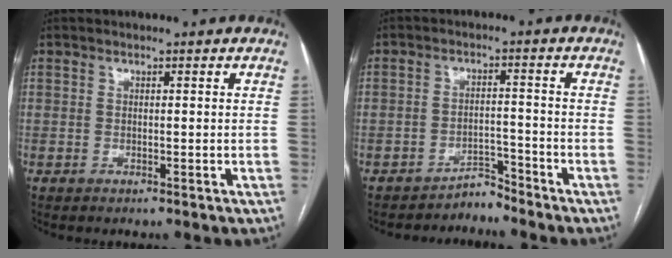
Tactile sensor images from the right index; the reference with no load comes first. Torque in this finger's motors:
{"motor_torque": [-0.17, 0.11, -0.16, -0.08]}